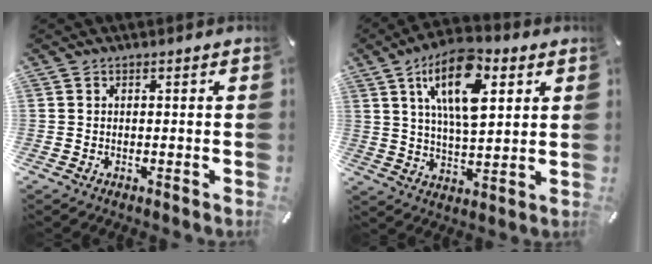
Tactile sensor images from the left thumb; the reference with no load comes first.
{"total": 15.6, "force": [7.2, 7.2, 11.8], "torque": [-0.214, -0.014, 0.118]}